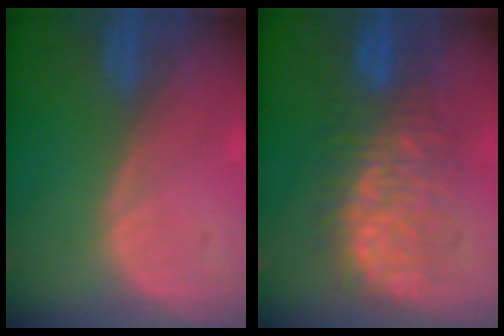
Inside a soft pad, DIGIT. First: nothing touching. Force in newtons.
{"total": 9.1, "press": 9.1, "slide": 0.6}